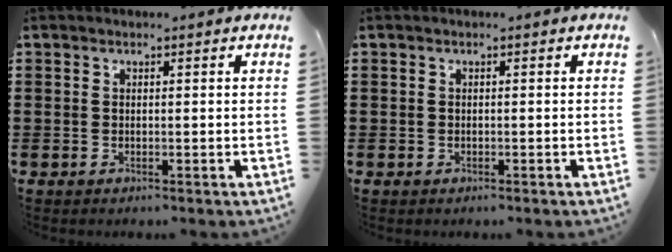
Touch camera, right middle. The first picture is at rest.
{"total": 0.0}